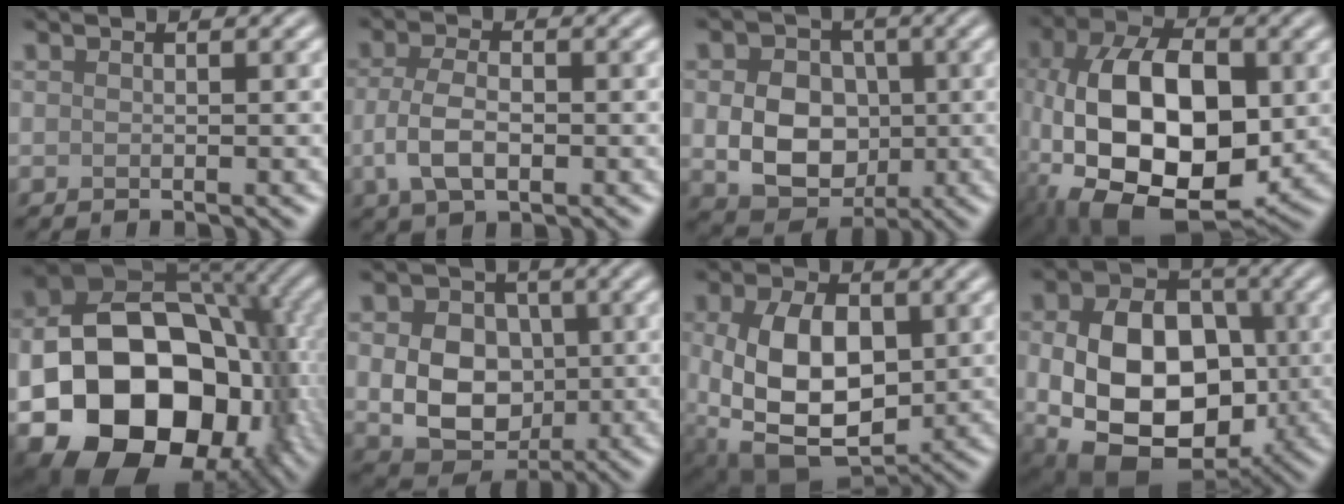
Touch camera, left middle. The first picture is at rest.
{"total": 4.1, "force": [-0.8, 2.3, 3.3], "torque": [-0.072, -0.002, -0.016]}
{"total": 7.7, "force": [-0.3, 6.2, 4.5], "torque": [-0.067, -0.010, -0.009]}
{"total": 14.7, "force": [-2.3, 8.6, 11.7], "torque": [-0.215, -0.010, -0.045]}
{"total": 21.2, "force": [-4.6, 15.8, 13.3], "torque": [-0.239, -0.040, -0.062]}
{"total": 9.1, "force": [0.2, 7.4, 5.3], "torque": [-0.076, 0.001, -0.002]}
{"total": 10.9, "force": [-0.1, 6.9, 8.5], "torque": [-0.181, -0.010, 0.006]}
{"total": 14.0, "force": [-1.5, 10.0, 9.7], "torque": [-0.154, -0.025, -0.016]}